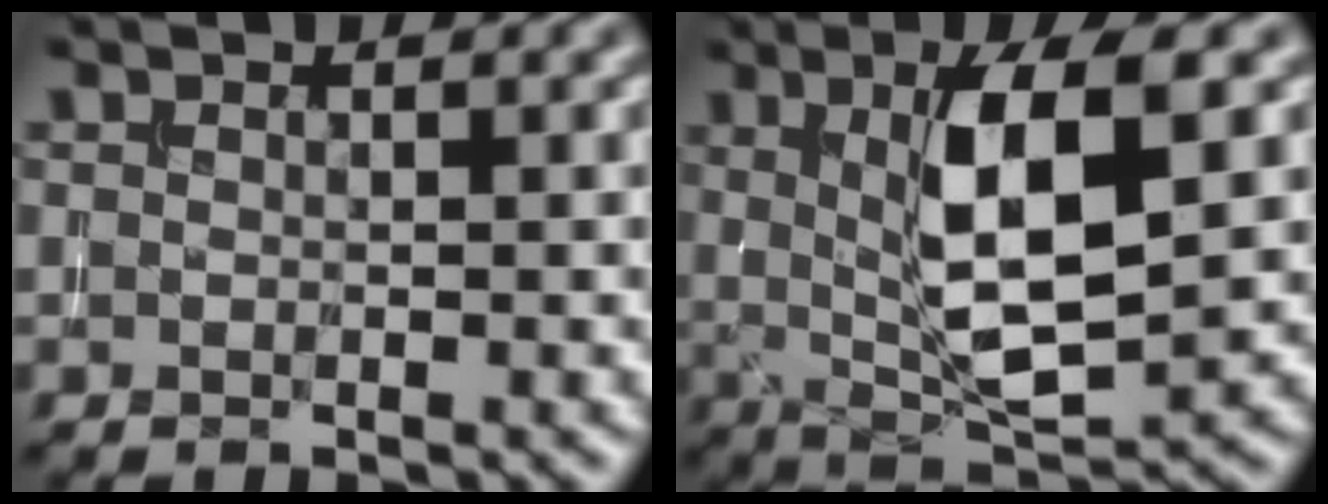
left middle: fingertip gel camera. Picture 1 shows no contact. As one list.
[{"total": 8.7, "force": [1.6, 2.7, 8.1], "torque": [-0.139, -0.003, 0.030]}]